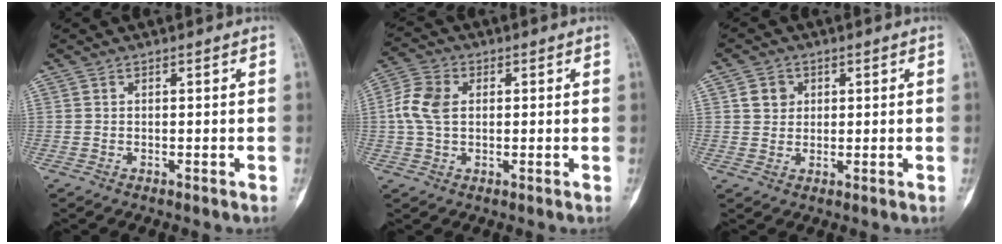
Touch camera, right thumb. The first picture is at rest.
{"total": 7.3, "force": [0.7, 5.0, 5.2], "torque": [-0.117, 0.017, 0.010]}
{"total": 3.6, "force": [1.2, 3.1, 1.2], "torque": [-0.002, -0.003, 0.020]}